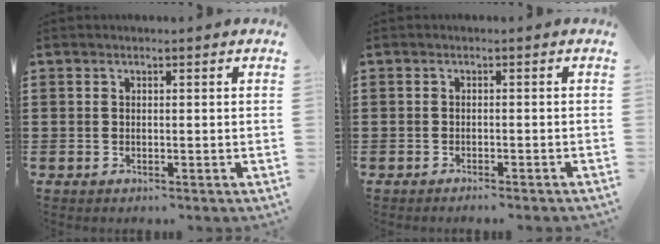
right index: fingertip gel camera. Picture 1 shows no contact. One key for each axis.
{"total": 1.0, "fx": -1.0, "fy": -0.1, "fz": 0.2, "tx": -0.006, "ty": -0.001, "tz": -0.019}